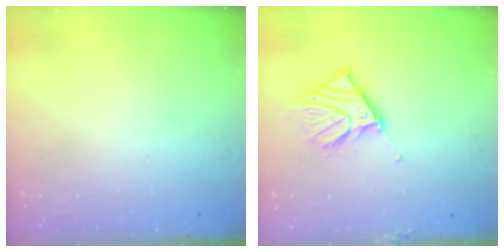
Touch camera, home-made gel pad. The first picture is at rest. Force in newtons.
{"total": 11.1, "press": 10.9, "slide": 2.2}